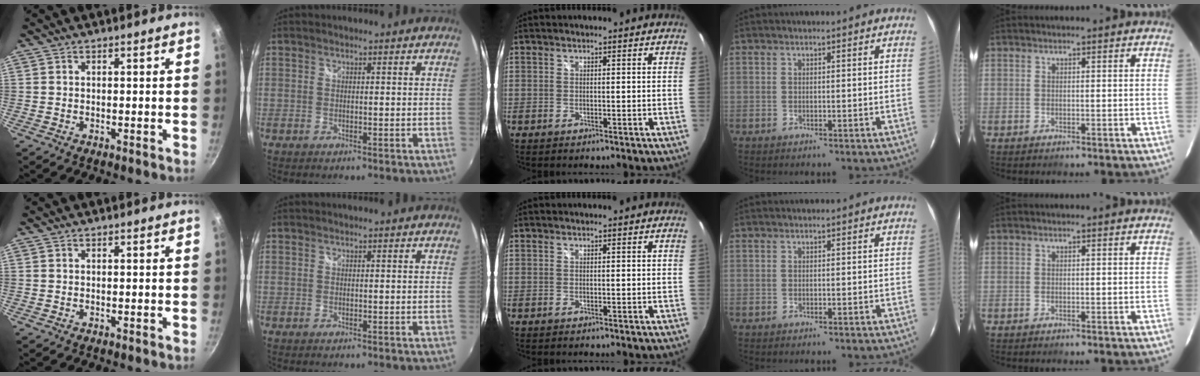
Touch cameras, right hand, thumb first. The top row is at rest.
{}